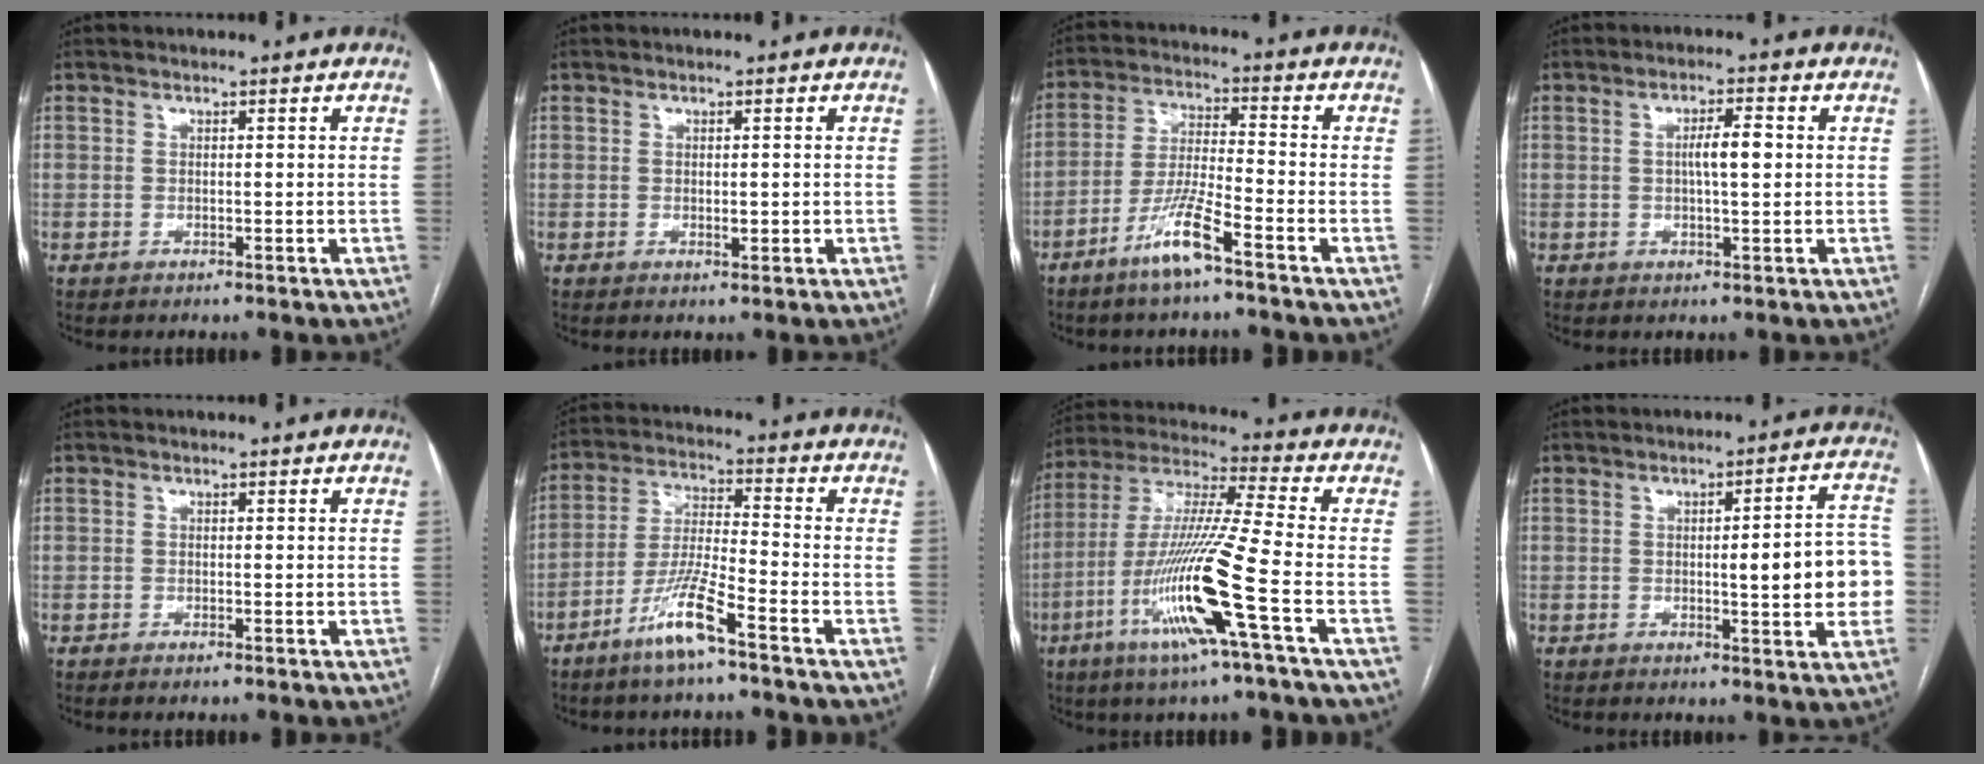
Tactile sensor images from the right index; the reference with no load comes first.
{"total": 1.2, "force": [-0.1, 0.5, 1.1], "torque": [-0.015, -0.003, 0.002]}
{"total": 8.2, "force": [-5.3, 0.1, 6.3], "torque": [-0.129, -0.012, -0.106]}
{"total": 4.0, "force": [0.4, 0.6, 4.0], "torque": [-0.070, 0.005, 0.004]}
{"total": 0.6, "force": [-0.5, -0.1, 0.4], "torque": [-0.008, -0.001, -0.008]}
{"total": 9.0, "force": [-5.8, 0.0, 6.9], "torque": [-0.141, -0.014, -0.116]}
{"total": 16.9, "force": [-6.3, -1.3, 15.6], "torque": [-0.318, -0.018, -0.125]}
{"total": 10.5, "force": [-0.9, 1.8, 10.3], "torque": [-0.119, 0.020, -0.011]}